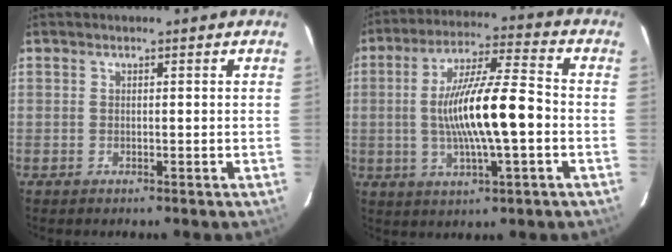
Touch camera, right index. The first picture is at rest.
{"total": 14.7, "force": [-1.8, 2.2, 14.4], "torque": [-0.261, 0.006, -0.031]}